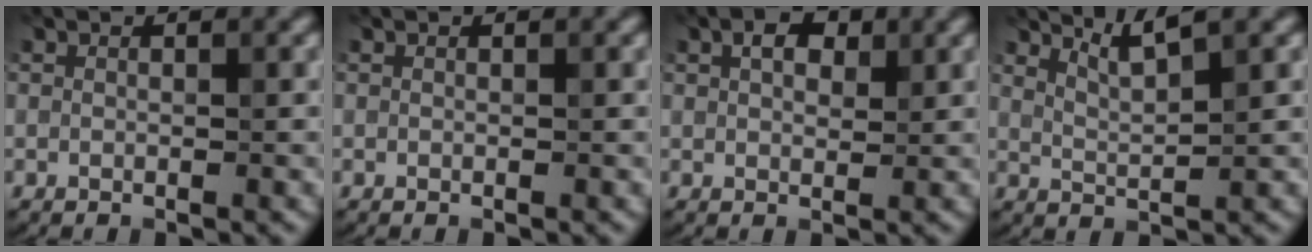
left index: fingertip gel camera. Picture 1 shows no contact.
{"total": 0.0}
{"total": 2.4, "force": [1.0, 1.4, 1.7], "torque": [-0.030, 0.005, 0.018]}
{"total": 2.8, "force": [2.3, 0.4, 1.6], "torque": [-0.021, 0.002, 0.046]}